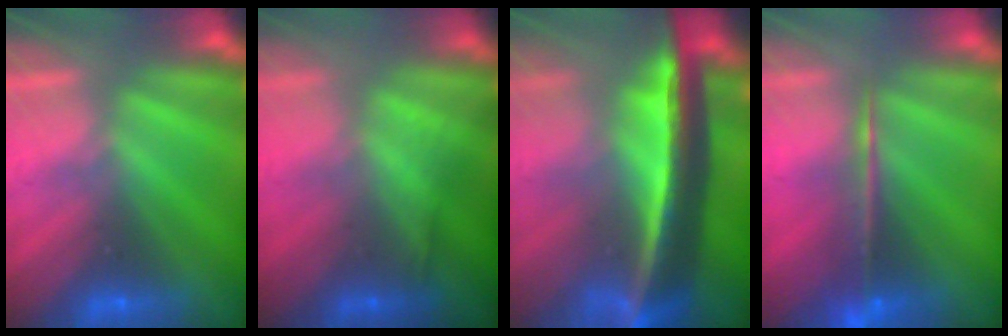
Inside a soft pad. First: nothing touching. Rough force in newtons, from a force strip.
{"total": 1.3}
{"total": 6.9}
{"total": 5.8}